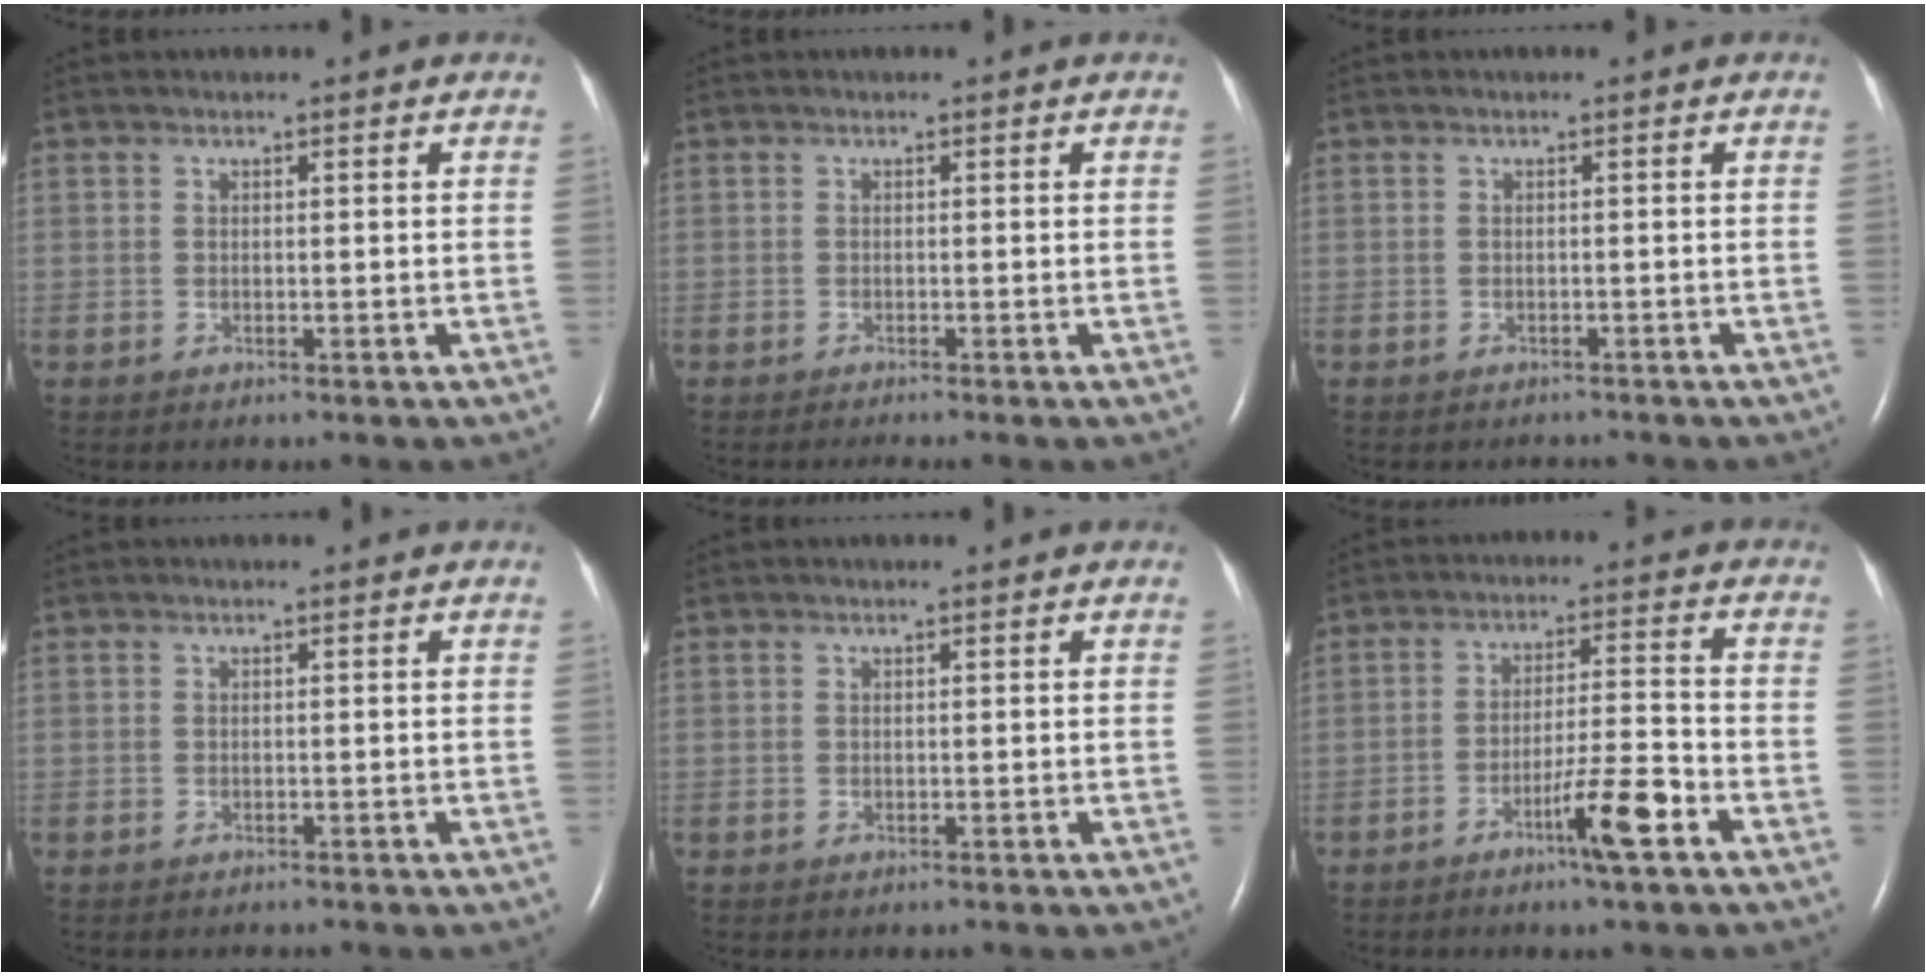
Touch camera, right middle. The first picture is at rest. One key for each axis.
{"total": 1.3, "fx": -1.1, "fy": -0.4, "fz": 0.5, "tx": -0.009, "ty": 0.000, "tz": -0.018}
{"total": 1.3, "fx": -1.2, "fy": 0.4, "fz": 0.0, "tx": -0.001, "ty": -0.002, "tz": -0.015}
{"total": 0.6, "fx": -0.6, "fy": 0.1, "fz": 0.0, "tx": -0.005, "ty": -0.002, "tz": -0.009}
{"total": 0.0}
{"total": 7.3, "fx": -4.2, "fy": -0.3, "fz": 6.0, "tx": -0.100, "ty": -0.003, "tz": -0.074}